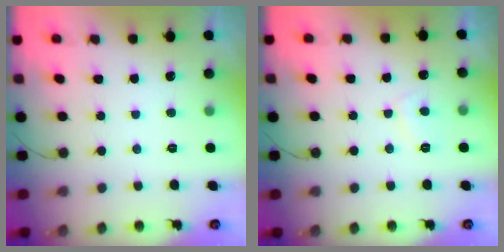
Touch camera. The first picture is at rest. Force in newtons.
{"total": 2.9, "press": 2.9, "slide": 0.5}